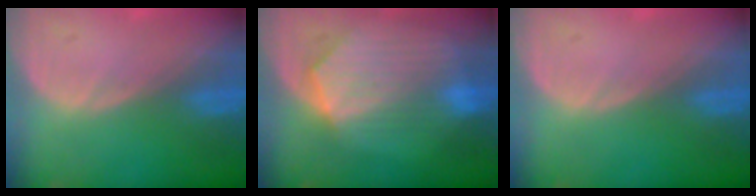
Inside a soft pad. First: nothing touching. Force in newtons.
{"total": 9.8, "press": 8.7, "slide": 4.5}
{"total": 0.0}